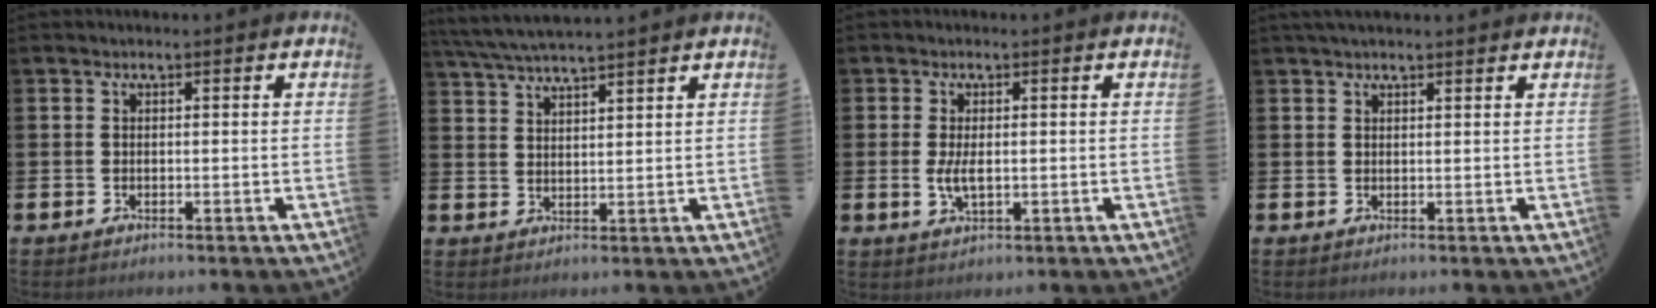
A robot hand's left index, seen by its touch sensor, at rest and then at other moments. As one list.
[{"total": 4.9, "force": [4.7, 0.0, 1.4], "torque": [-0.047, -0.015, 0.086]}, {"total": 2.9, "force": [0.1, 1.3, 2.6], "torque": [-0.045, 0.001, -0.001]}, {"total": 1.7, "force": [1.6, 0.2, 0.6], "torque": [-0.011, 0.002, 0.028]}]